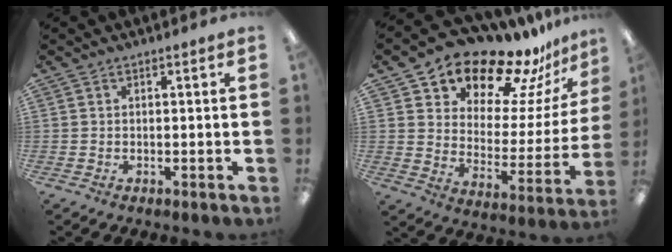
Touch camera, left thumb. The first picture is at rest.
{"total": 17.4, "force": [14.9, 7.2, 5.7], "torque": [-0.094, -0.127, 0.251]}